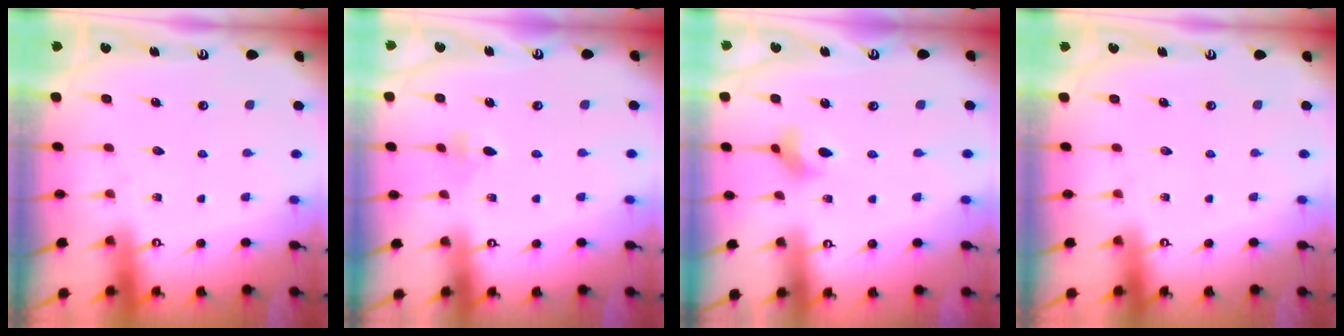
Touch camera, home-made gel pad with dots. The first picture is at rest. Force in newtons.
{"total": 2.4, "press": 2.3, "slide": 0.7}
{"total": 2.8, "press": 2.8, "slide": 0.2}
{"total": 0.0}